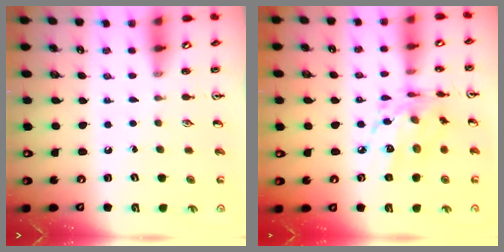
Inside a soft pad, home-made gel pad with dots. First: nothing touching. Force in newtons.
{"total": 14.4, "press": 14.3, "slide": 0.8}